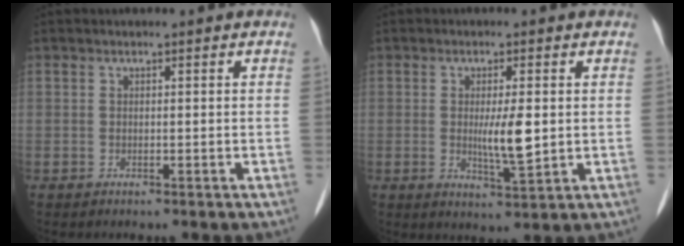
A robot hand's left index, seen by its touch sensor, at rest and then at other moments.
{"total": 5.1, "force": [0.2, 0.9, 5.0], "torque": [-0.088, -0.009, 0.006]}